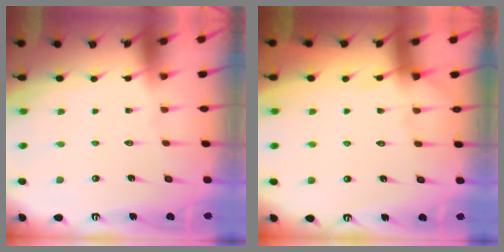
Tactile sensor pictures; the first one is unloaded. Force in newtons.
{"total": 5.1, "press": 5.0, "slide": 0.6}